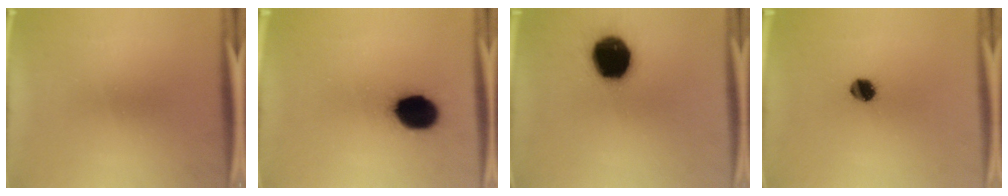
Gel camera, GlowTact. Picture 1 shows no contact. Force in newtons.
{"total": 11.9}
{"total": 19.2}
{"total": 5.9}